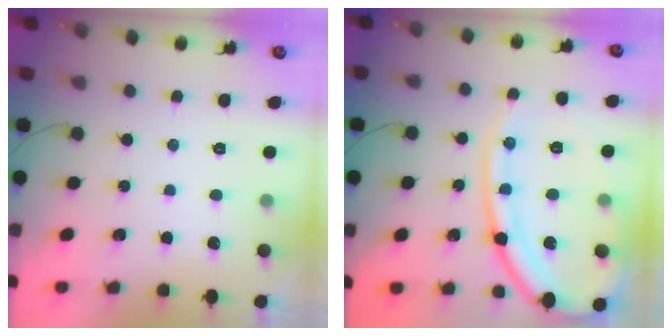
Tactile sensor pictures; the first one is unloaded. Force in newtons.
{"total": 16.9, "press": 16.8, "slide": 1.8}